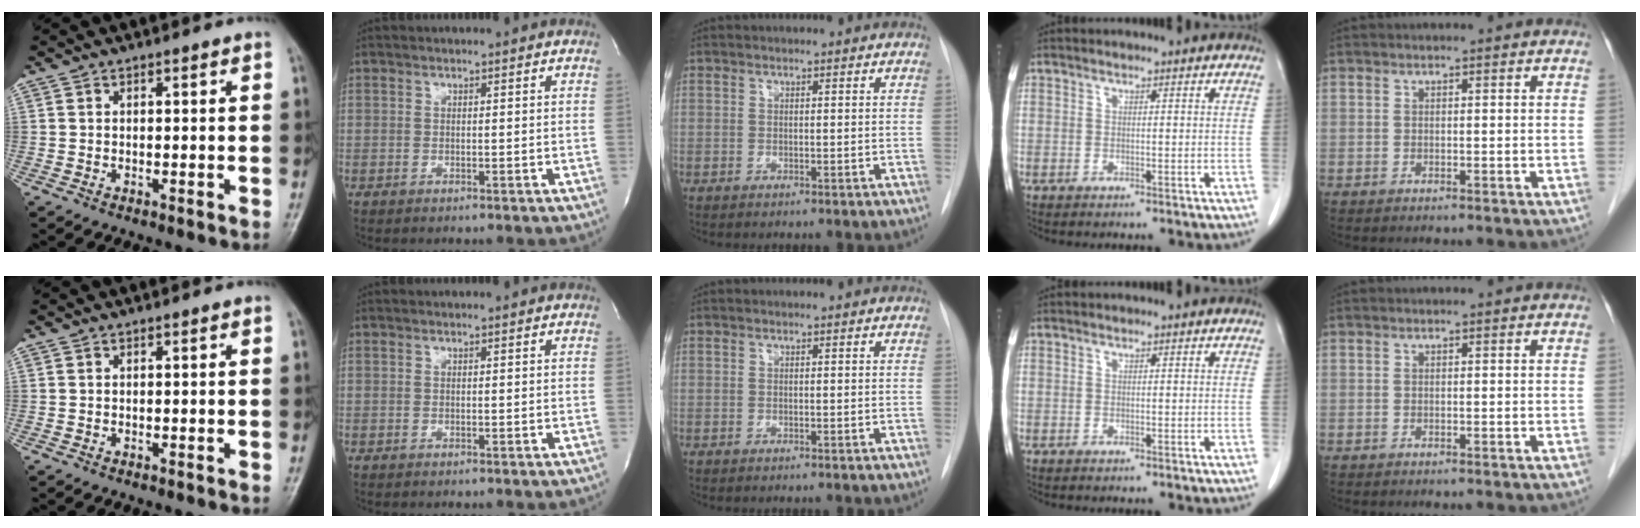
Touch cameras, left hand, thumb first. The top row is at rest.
{}